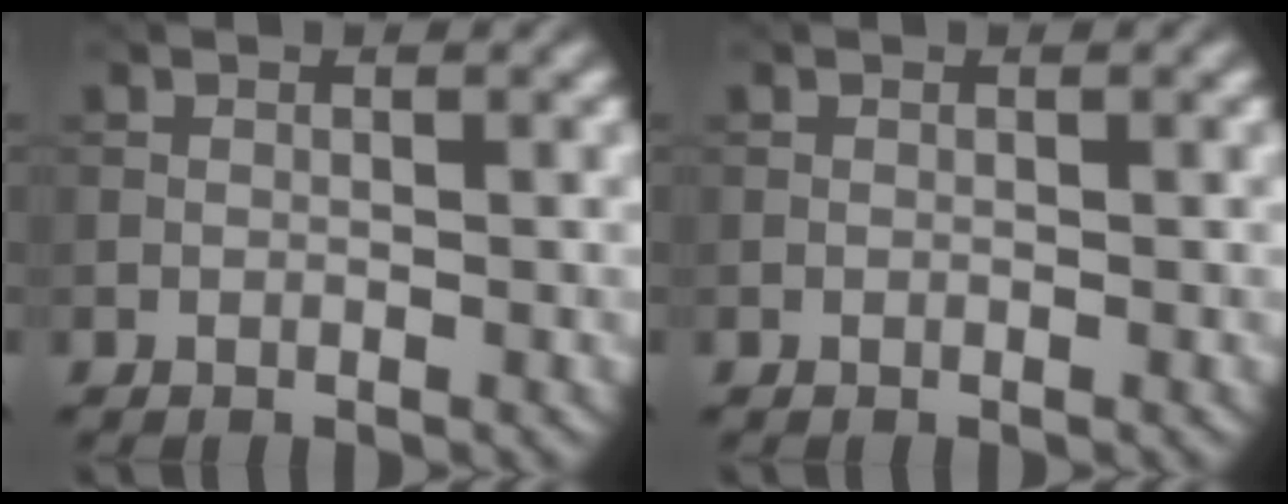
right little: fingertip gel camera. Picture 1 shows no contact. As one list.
[{"total": 0.0}]